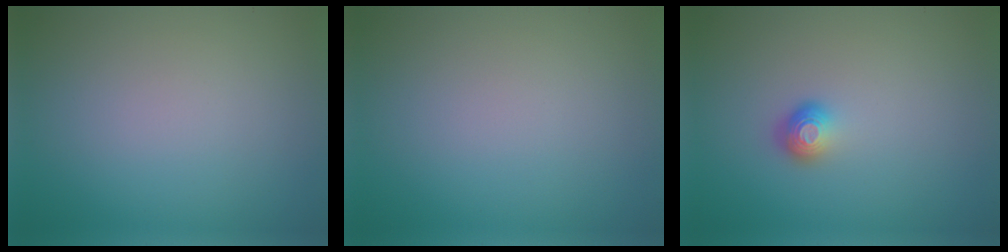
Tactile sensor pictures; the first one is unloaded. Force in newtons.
{"total": 0.0}
{"total": 1.9, "press": 1.3, "slide": 1.4}